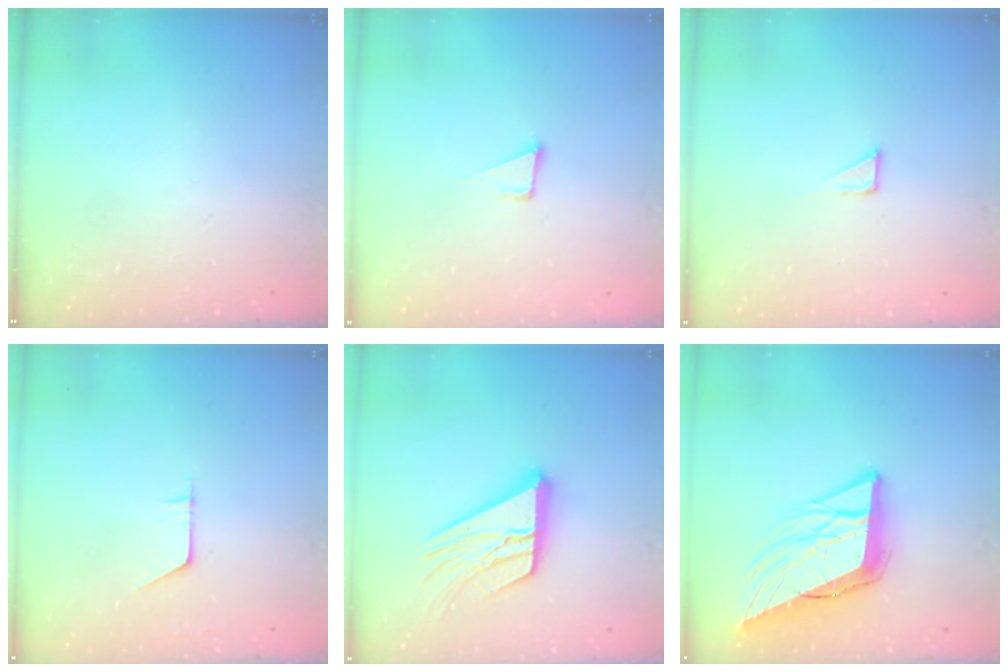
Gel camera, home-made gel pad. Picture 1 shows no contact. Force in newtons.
{"total": 4.9, "press": 3.9, "slide": 3.0}
{"total": 2.3, "press": 2.3, "slide": 0.1}
{"total": 4.8, "press": 4.7, "slide": 0.4}
{"total": 17.5, "press": 17.4, "slide": 1.7}
{"total": 15.9, "press": 15.6, "slide": 3.0}